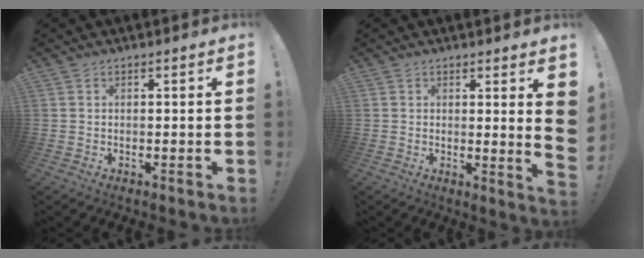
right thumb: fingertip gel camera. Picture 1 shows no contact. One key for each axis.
{"total": 4.7, "fx": 2.0, "fy": -0.6, "fz": 4.2, "tx": -0.050, "ty": -0.031, "tz": 0.031}